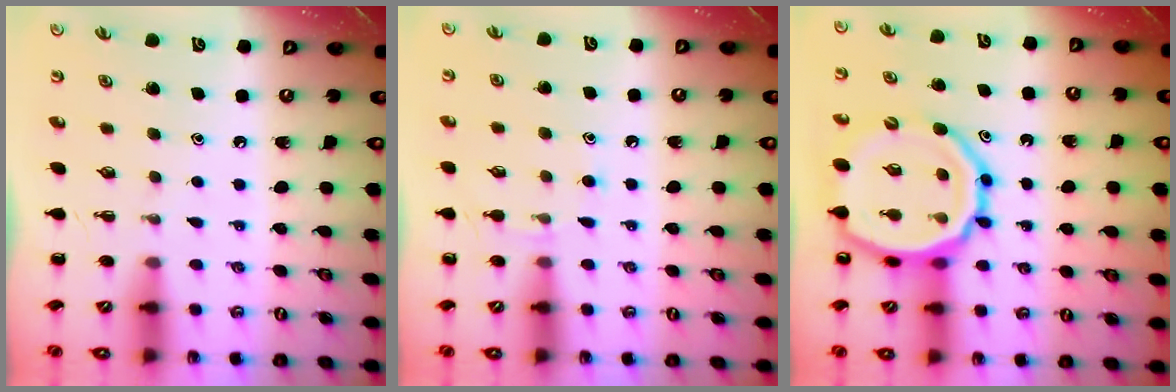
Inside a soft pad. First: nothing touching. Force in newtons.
{"total": 6.9, "press": 6.6, "slide": 1.9}
{"total": 19.8, "press": 19.4, "slide": 3.9}